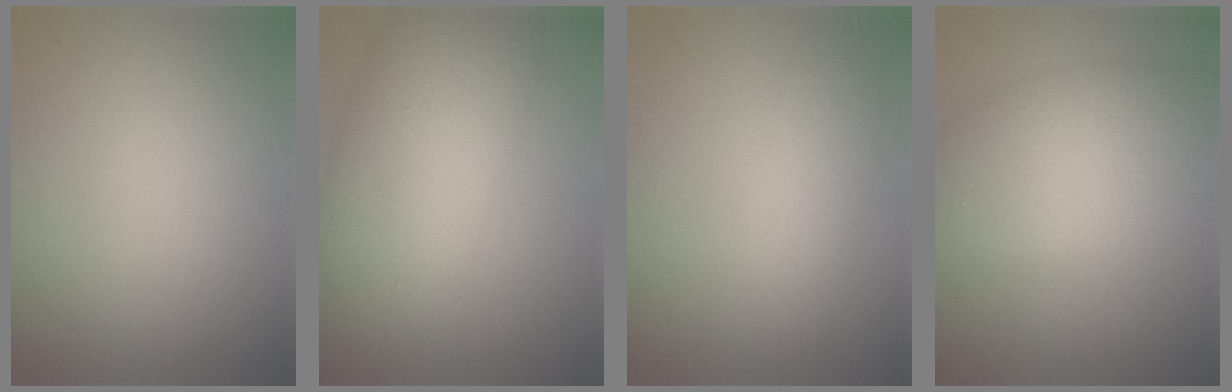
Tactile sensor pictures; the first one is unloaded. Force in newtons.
{"total": 9.1, "press": 9.1, "slide": 0.0}
{"total": 2.9, "press": 2.9, "slide": 0.1}
{"total": 6.6, "press": 6.6, "slide": 0.4}